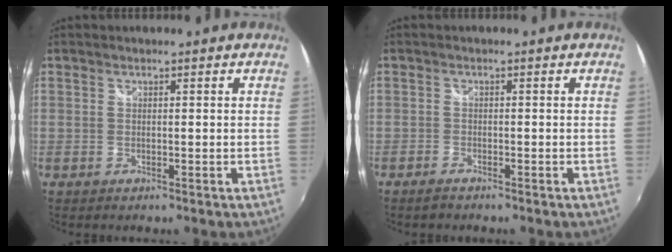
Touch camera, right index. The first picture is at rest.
{"total": 1.7, "force": [-1.5, 0.6, 0.6], "torque": [-0.019, -0.003, -0.031]}